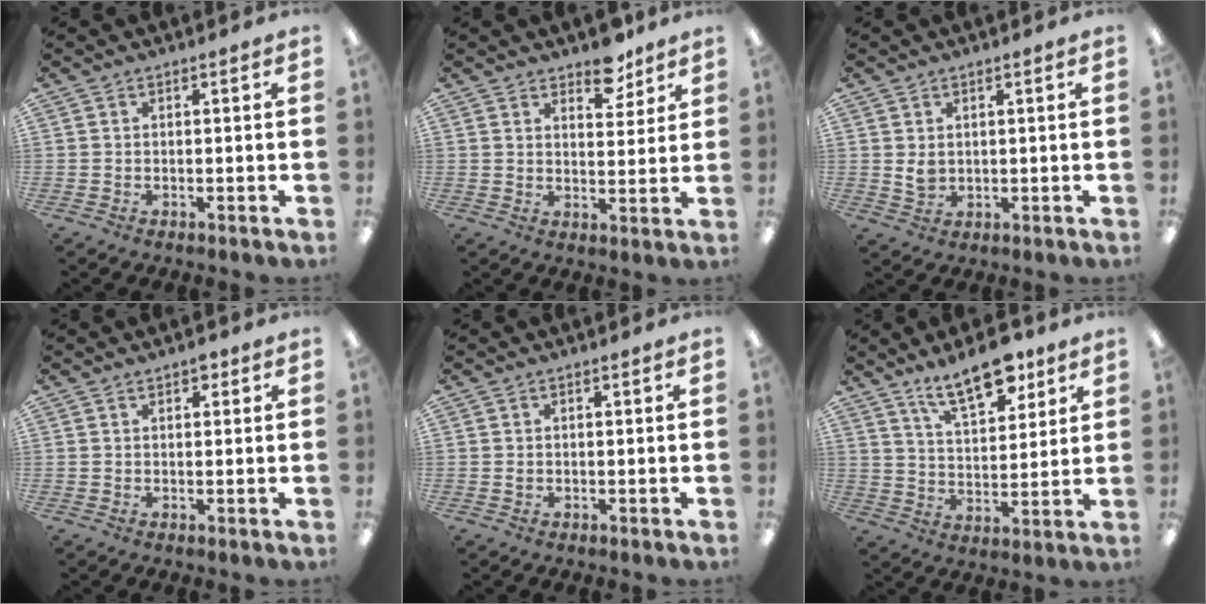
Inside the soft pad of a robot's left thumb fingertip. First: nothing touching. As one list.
[{"total": 6.7, "force": [5.6, 2.9, 2.3], "torque": [-0.012, -0.036, 0.096]}, {"total": 3.0, "force": [1.1, 2.0, 2.0], "torque": [-0.032, -0.001, 0.019]}, {"total": 2.1, "force": [1.4, 0.9, 1.3], "torque": [-0.010, -0.006, 0.022]}, {"total": 0.6, "force": [0.1, 0.3, 0.6], "torque": [-0.012, 0.001, 0.002]}, {"total": 14.2, "force": [9.7, 5.9, 8.4], "torque": [-0.119, -0.050, 0.166]}]